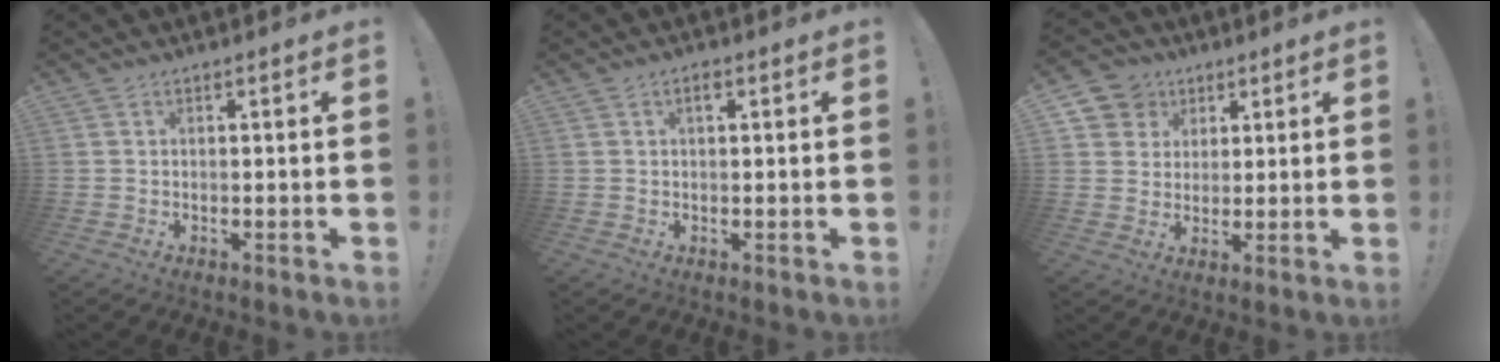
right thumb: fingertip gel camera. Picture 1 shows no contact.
{"total": 1.8, "force": [0.7, 0.7, 1.4], "torque": [-0.021, 0.001, 0.009]}
{"total": 7.6, "force": [3.2, 6.7, 1.3], "torque": [-0.020, -0.019, 0.065]}